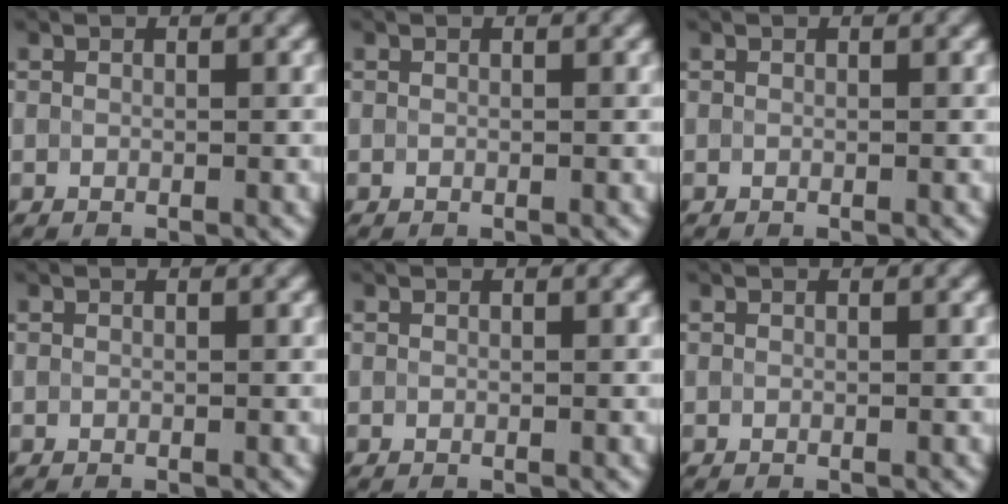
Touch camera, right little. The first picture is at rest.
{"total": 0.0}
{"total": 0.0}
{"total": 0.0}
{"total": 0.0}
{"total": 0.0}